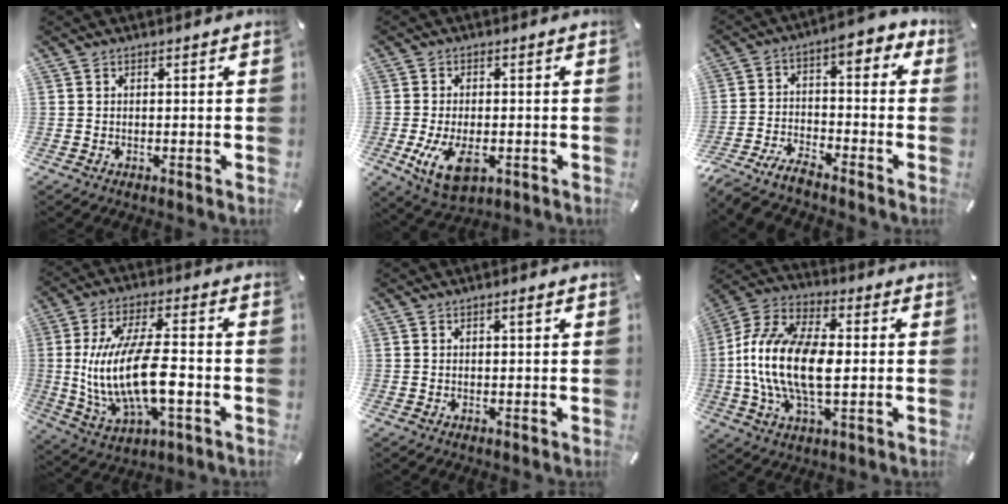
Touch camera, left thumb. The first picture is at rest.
{"total": 8.4, "force": [-2.3, 4.9, 6.5], "torque": [-0.132, -0.011, -0.042]}
{"total": 7.5, "force": [-6.1, 2.7, 3.4], "torque": [-0.071, 0.019, -0.123]}
{"total": 17.7, "force": [-1.4, 6.9, 16.3], "torque": [-0.335, -0.006, -0.023]}
{"total": 1.2, "force": [0.6, 0.3, 0.9], "torque": [-0.018, 0.002, 0.009]}
{"total": 17.1, "force": [-1.1, 9.2, 14.4], "torque": [-0.316, -0.003, -0.022]}